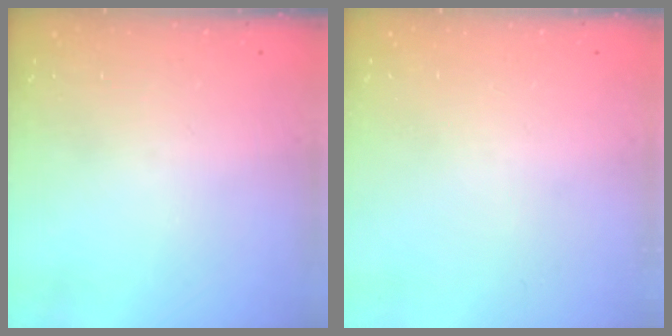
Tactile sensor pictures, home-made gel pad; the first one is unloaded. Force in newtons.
{"total": 0.0}